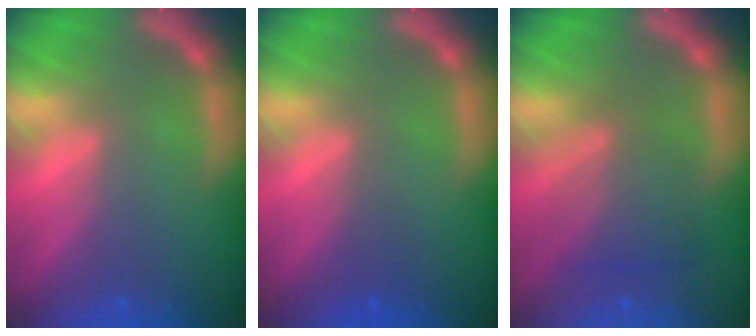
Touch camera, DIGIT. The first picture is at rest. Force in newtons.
{"total": 1.0}
{"total": 5.0}